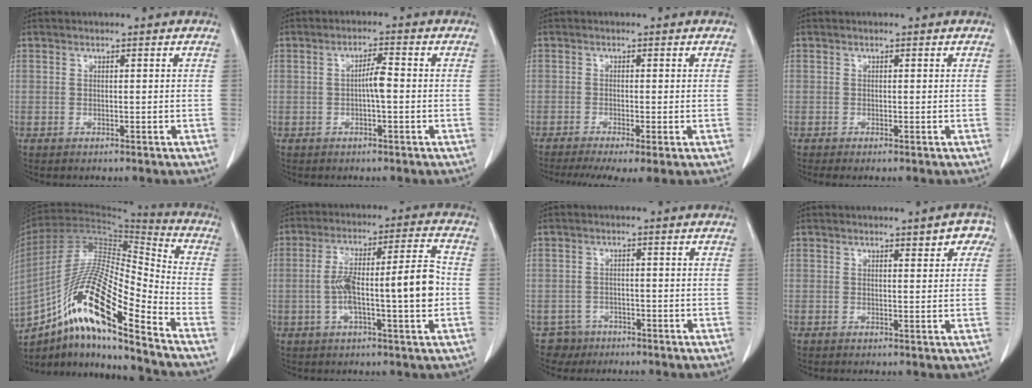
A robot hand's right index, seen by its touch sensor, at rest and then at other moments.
{"total": 3.0, "force": [-0.3, 0.4, 3.0], "torque": [-0.051, 0.005, -0.007]}
{"total": 6.8, "force": [-4.5, 1.1, 4.9], "torque": [-0.077, -0.015, -0.077]}
{"total": 0.7, "force": [-0.3, 0.0, 0.7], "torque": [-0.015, -0.002, -0.002]}
{"total": 19.5, "force": [-12.0, 2.2, 15.2], "torque": [-0.305, -0.006, -0.216]}
{"total": 12.9, "force": [-1.5, 1.5, 12.8], "torque": [-0.217, 0.026, -0.023]}
{"total": 3.1, "force": [-1.9, 2.4, -0.7], "torque": [0.012, 0.009, -0.032]}
{"total": 3.3, "force": [1.8, 1.1, 2.5], "torque": [-0.021, 0.008, 0.019]}